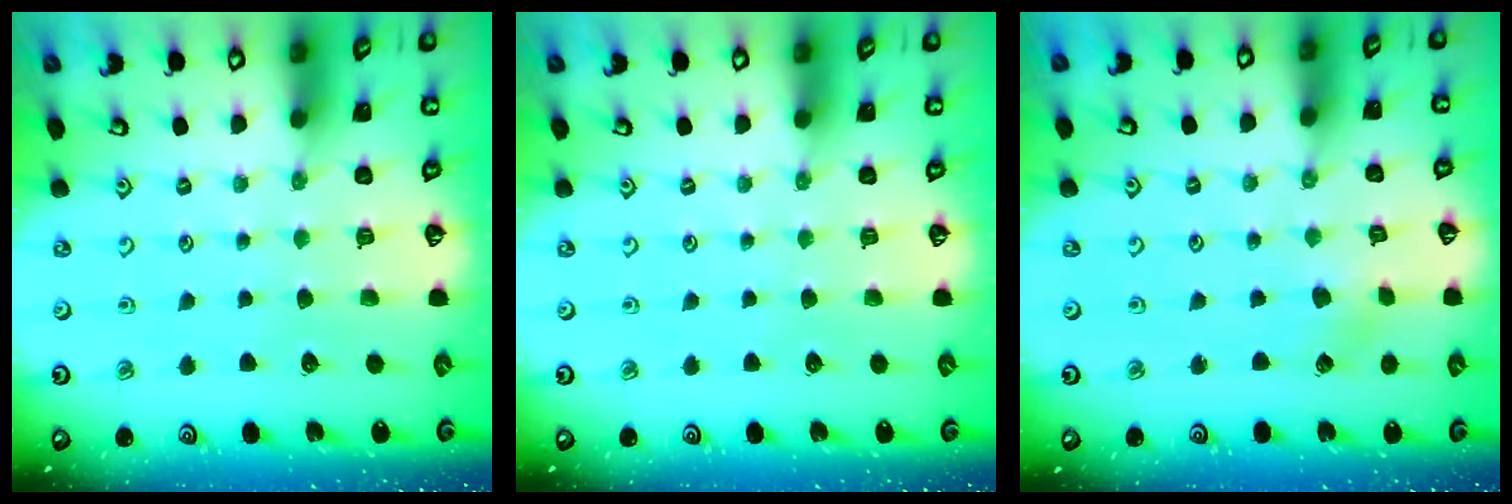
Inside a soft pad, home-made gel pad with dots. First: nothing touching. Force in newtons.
{"total": 0.0}
{"total": 2.4, "press": 2.4, "slide": 0.3}